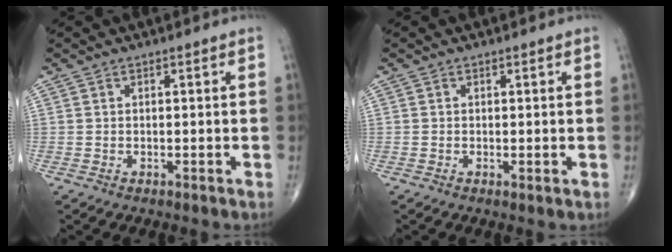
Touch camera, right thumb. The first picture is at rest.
{"total": 0.5, "force": [0.0, 0.2, 0.5], "torque": [-0.012, -0.004, -0.002]}